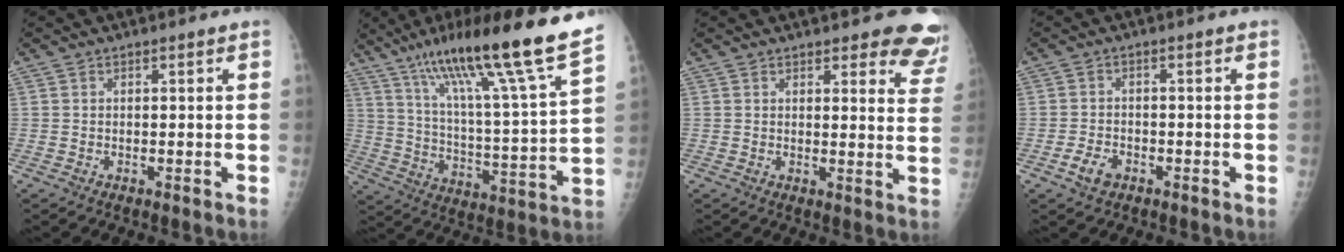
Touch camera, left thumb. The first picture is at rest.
{"total": 22.9, "force": [16.8, 0.7, 15.6], "torque": [-0.237, -0.071, 0.274]}
{"total": 10.1, "force": [8.8, 2.9, 3.9], "torque": [0.001, -0.049, 0.075]}
{"total": 3.4, "force": [-1.9, 2.2, 1.9], "torque": [-0.033, 0.008, -0.032]}